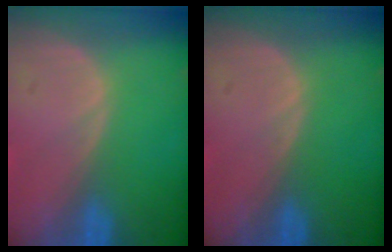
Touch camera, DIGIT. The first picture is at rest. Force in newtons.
{"total": 0.0}